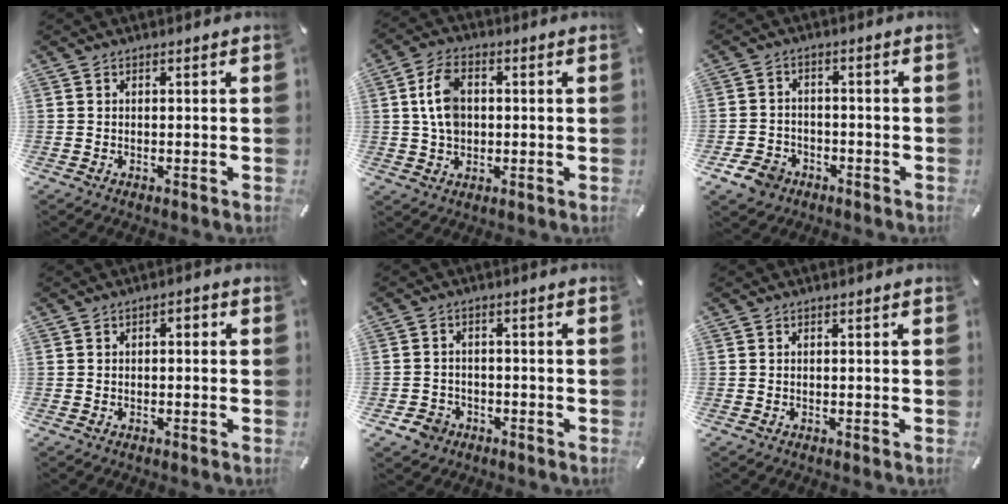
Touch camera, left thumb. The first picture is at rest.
{"total": 7.7, "force": [0.9, 5.5, 5.2], "torque": [-0.124, 0.007, 0.015]}
{"total": 6.1, "force": [-3.5, 4.6, 1.8], "torque": [-0.045, 0.019, -0.066]}
{"total": 1.6, "force": [-1.0, 0.7, 1.0], "torque": [-0.020, 0.008, -0.021]}
{"total": 4.8, "force": [-2.7, 3.8, 1.2], "torque": [-0.021, 0.015, -0.048]}
{"total": 0.0}